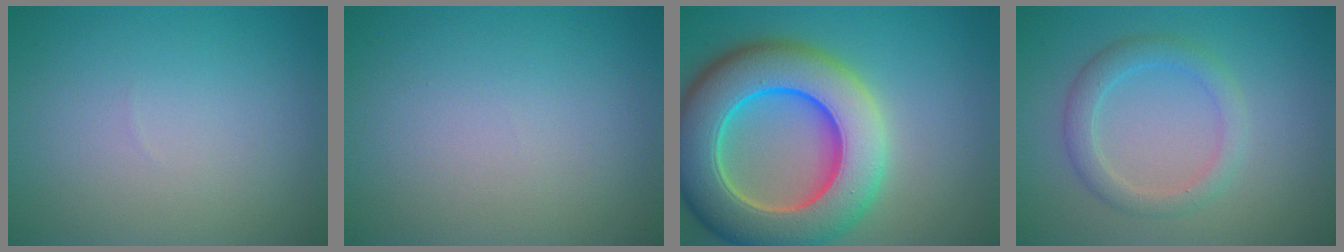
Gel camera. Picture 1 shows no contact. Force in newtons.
{"total": 0.0}
{"total": 12.8, "press": 12.8, "slide": 0.6}
{"total": 2.7, "press": 2.7, "slide": 0.0}